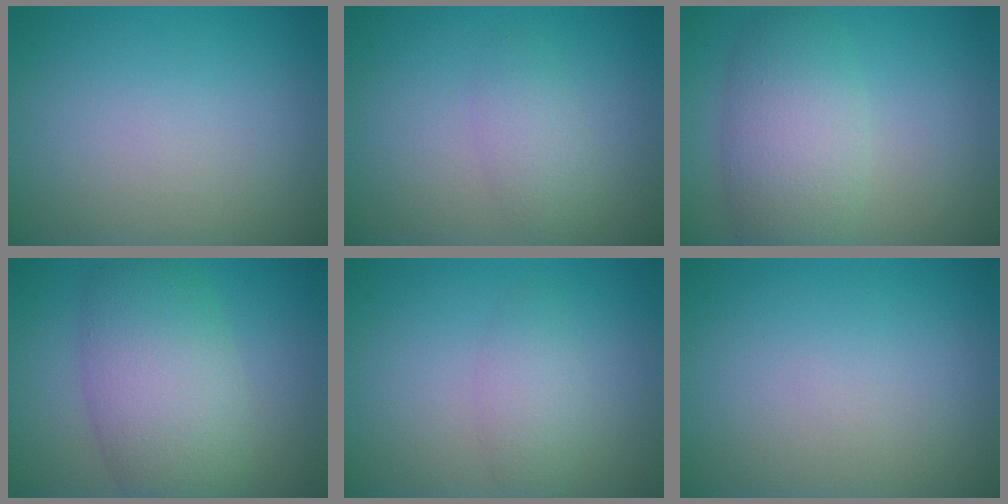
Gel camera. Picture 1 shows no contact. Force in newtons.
{"total": 2.2, "press": 2.2, "slide": 0.1}
{"total": 5.6, "press": 5.6, "slide": 0.4}
{"total": 7.6, "press": 7.6, "slide": 0.4}
{"total": 2.3, "press": 2.3, "slide": 0.0}
{"total": 0.0}